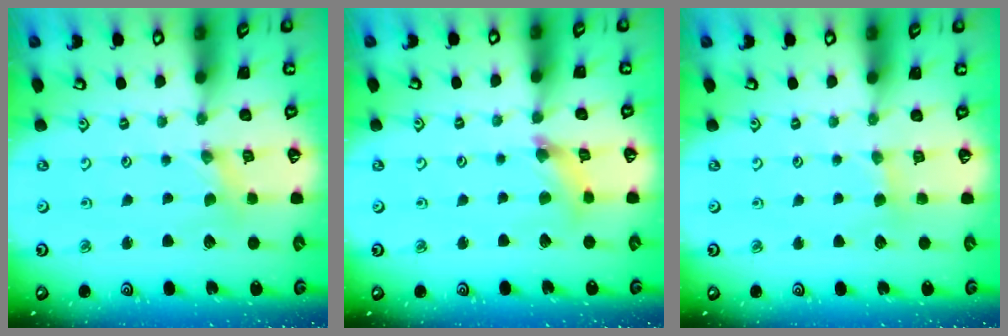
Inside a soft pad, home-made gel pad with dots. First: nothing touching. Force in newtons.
{"total": 4.8, "press": 4.8, "slide": 0.5}
{"total": 1.9, "press": 1.9, "slide": 0.3}